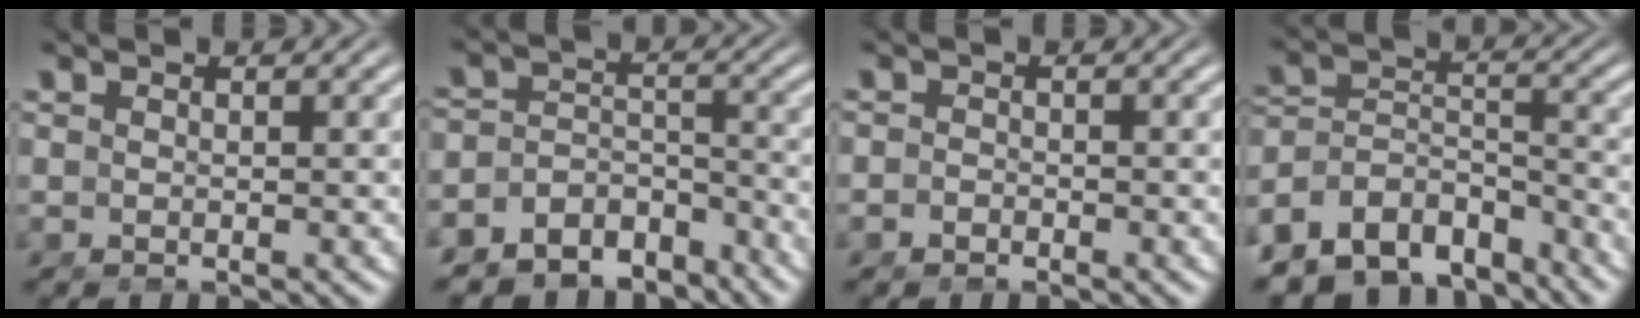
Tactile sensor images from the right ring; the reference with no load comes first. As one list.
[{"total": 9.6, "force": [-6.9, 5.8, 3.4], "torque": [-0.064, -0.037, -0.106]}, {"total": 1.0, "force": [-1.0, 0.4, -0.2], "torque": [-0.001, -0.011, -0.013]}, {"total": 13.6, "force": [-8.9, 9.0, 5.0], "torque": [-0.115, -0.067, -0.131]}]